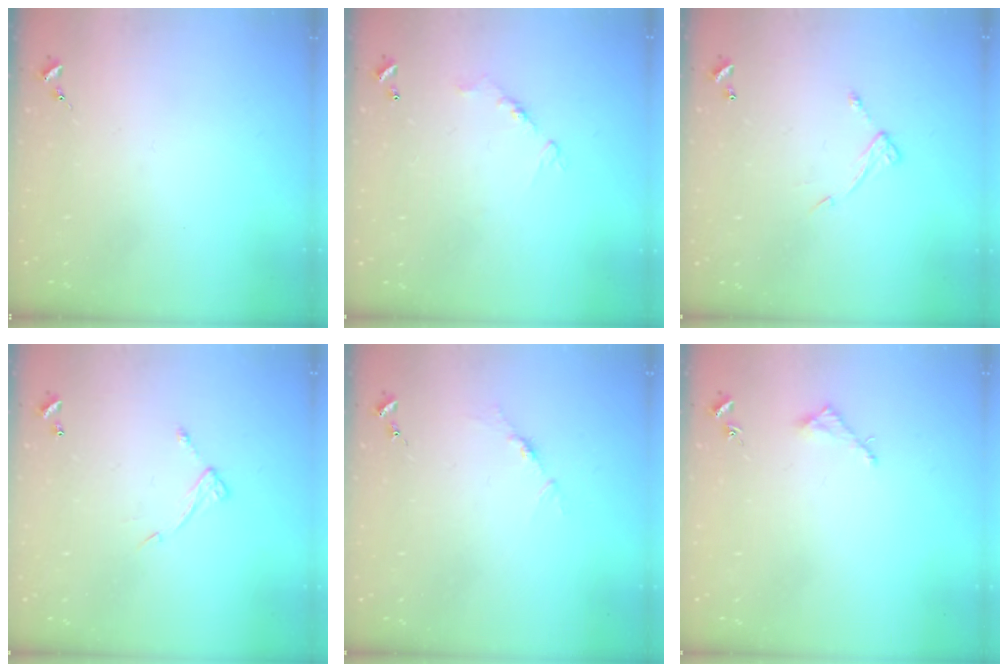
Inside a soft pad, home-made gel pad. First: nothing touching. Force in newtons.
{"total": 7.7, "press": 7.7, "slide": 0.4}
{"total": 6.4, "press": 6.4, "slide": 0.7}
{"total": 6.4, "press": 6.4, "slide": 0.7}
{"total": 3.5, "press": 3.5, "slide": 0.4}
{"total": 2.0, "press": 2.0, "slide": 0.1}